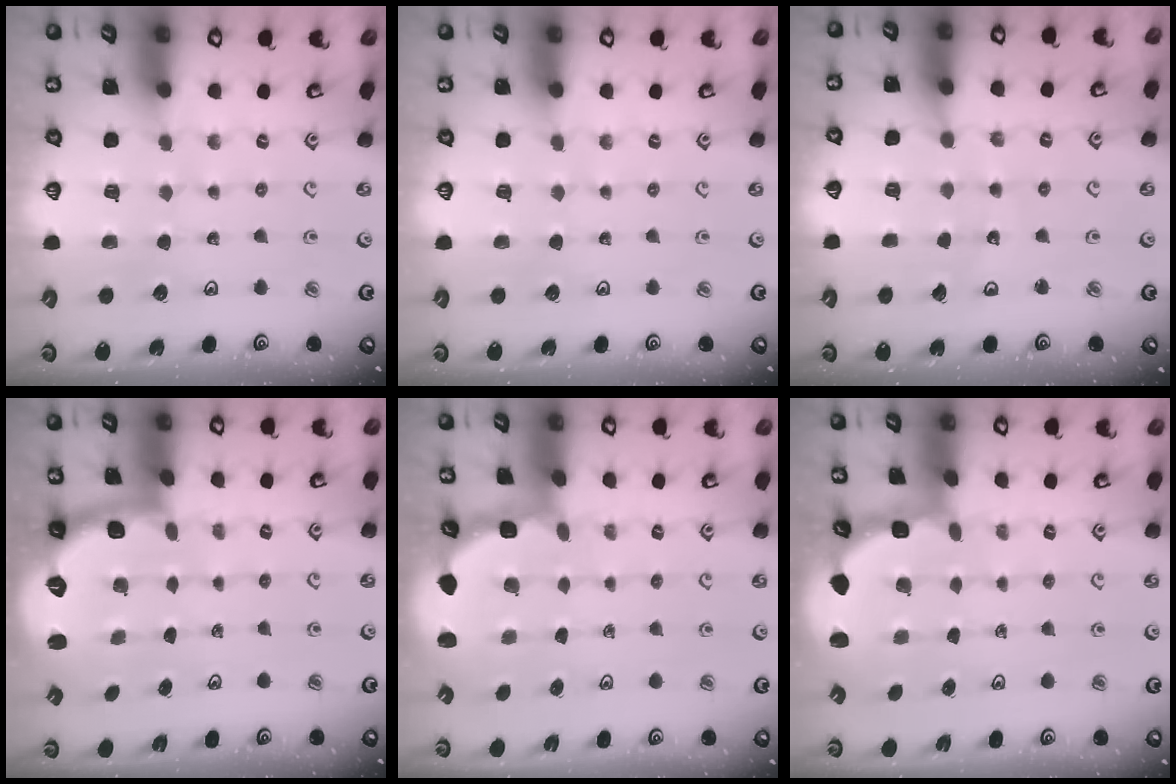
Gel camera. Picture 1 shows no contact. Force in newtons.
{"total": 0.0}
{"total": 4.8, "press": 4.7, "slide": 0.6}
{"total": 2.7, "press": 1.7, "slide": 2.1}
{"total": 2.7, "press": 2.4, "slide": 1.4}
{"total": 2.7, "press": 2.3, "slide": 1.4}